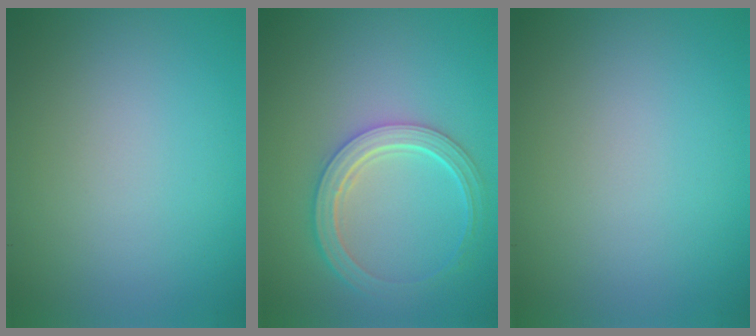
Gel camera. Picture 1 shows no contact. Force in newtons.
{"total": 4.7, "press": 3.7, "slide": 2.9}
{"total": 0.0}